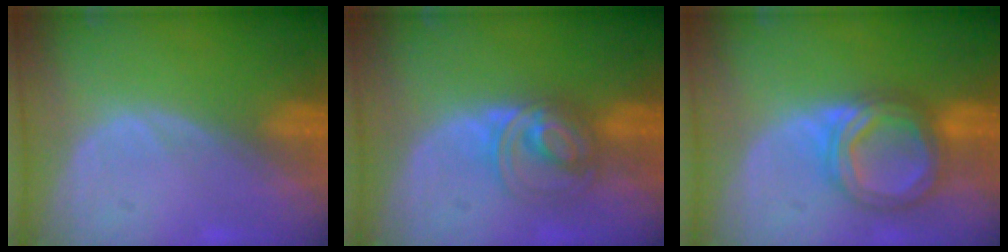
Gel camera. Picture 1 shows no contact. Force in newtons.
{"total": 5.5, "press": 5.5, "slide": 0.6}
{"total": 7.1, "press": 7.1, "slide": 0.5}